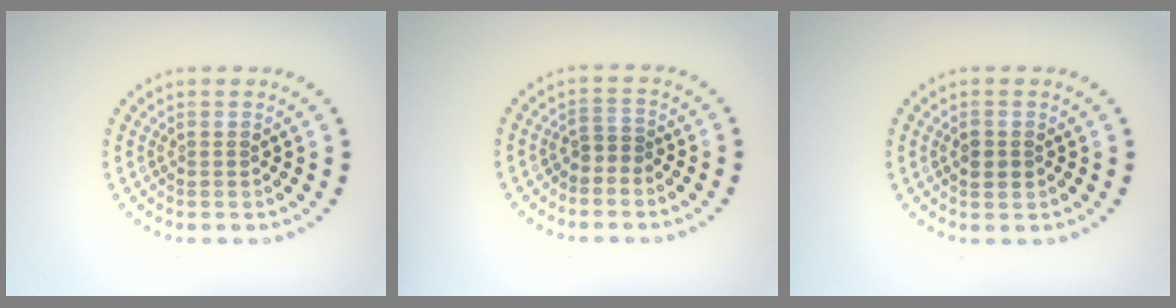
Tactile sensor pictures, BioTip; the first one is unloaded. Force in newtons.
{"total": 1.3, "press": 1.0, "slide": 0.8}
{"total": 1.5, "press": 1.5, "slide": 0.1}